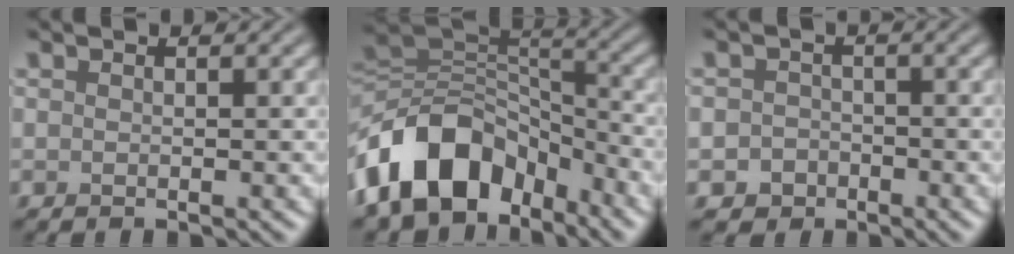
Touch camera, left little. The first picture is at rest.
{"total": 12.0, "force": [-6.5, 7.8, 6.5], "torque": [-0.119, 0.015, -0.127]}
{"total": 2.0, "force": [-0.9, 1.7, 0.3], "torque": [0.009, 0.002, -0.020]}